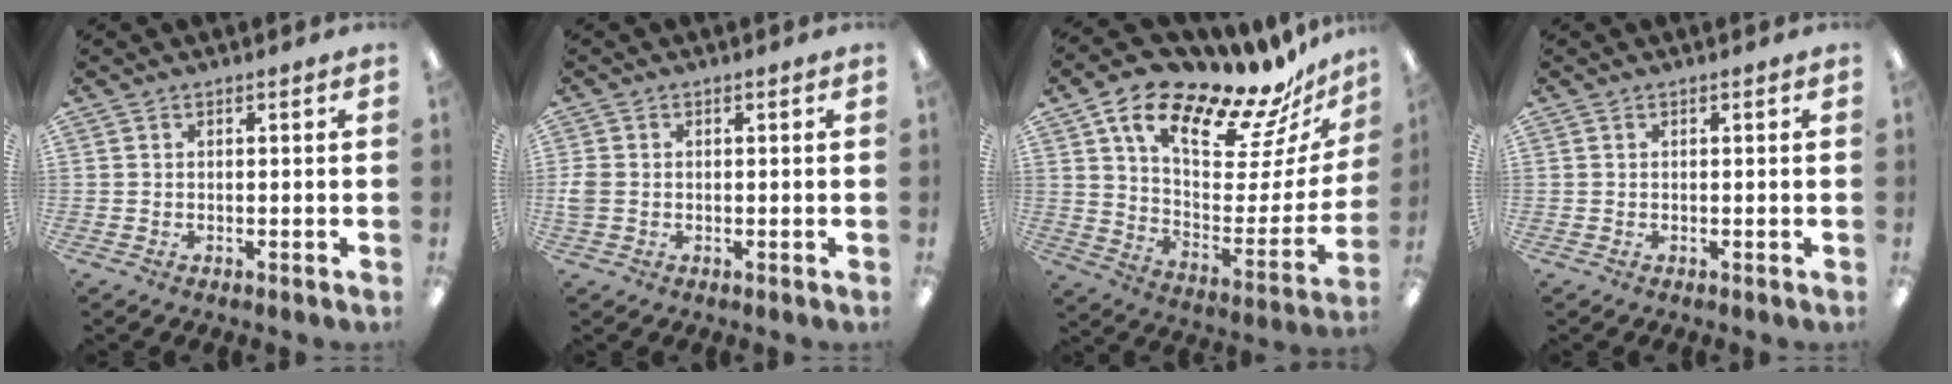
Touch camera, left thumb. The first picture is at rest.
{"total": 2.8, "force": [-0.3, 2.3, 1.7], "torque": [-0.036, 0.003, -0.006]}
{"total": 19.4, "force": [16.0, 5.9, 9.1], "torque": [-0.144, -0.127, 0.266]}
{"total": 0.0}